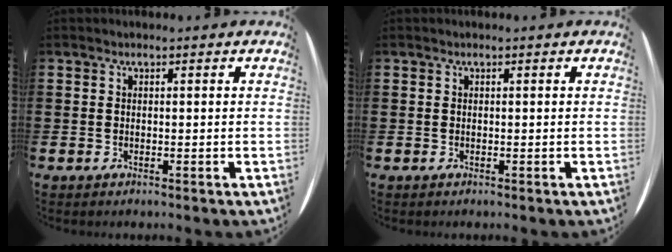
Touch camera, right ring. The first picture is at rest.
{"total": 0.0}